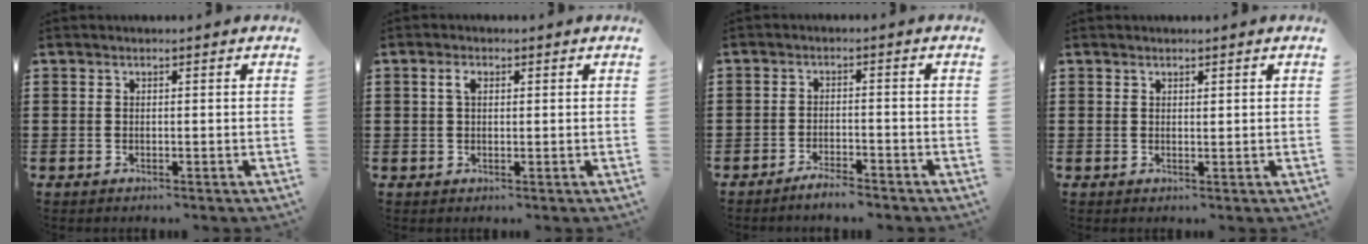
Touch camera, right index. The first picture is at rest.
{"total": 1.9, "force": [0.5, 1.0, 1.6], "torque": [-0.034, 0.008, 0.008]}
{"total": 2.7, "force": [-2.7, 0.1, 0.7], "torque": [-0.014, 0.004, -0.052]}
{"total": 1.0, "force": [0.6, 0.5, 0.5], "torque": [-0.002, 0.000, 0.010]}